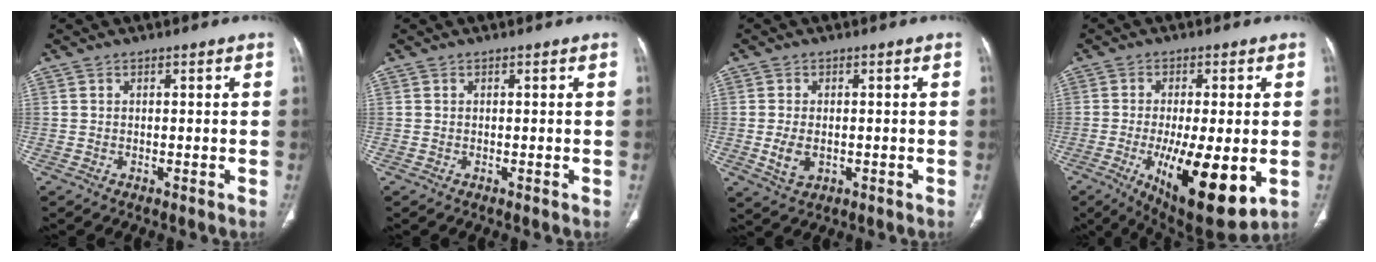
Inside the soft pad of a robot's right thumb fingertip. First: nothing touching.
{"total": 0.0}
{"total": 4.2, "force": [-0.6, 2.8, 3.1], "torque": [-0.058, -0.005, -0.003]}
{"total": 16.9, "force": [-4.1, 5.6, 15.5], "torque": [-0.235, -0.025, -0.047]}